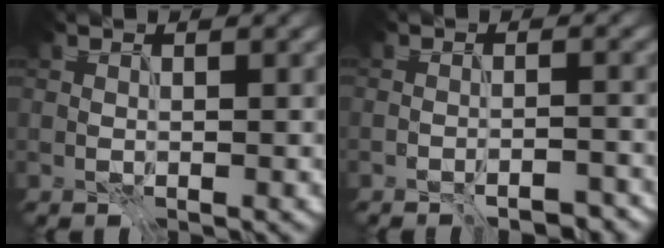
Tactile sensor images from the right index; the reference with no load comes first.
{"total": 2.1, "force": [-1.6, 0.4, 1.3], "torque": [-0.004, 0.006, -0.025]}